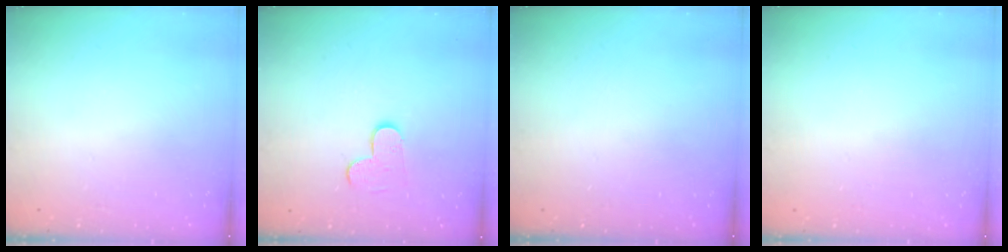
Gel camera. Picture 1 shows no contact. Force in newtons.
{"total": 4.2, "press": 4.2, "slide": 0.4}
{"total": 0.0}
{"total": 0.8, "press": 0.5, "slide": 0.6}